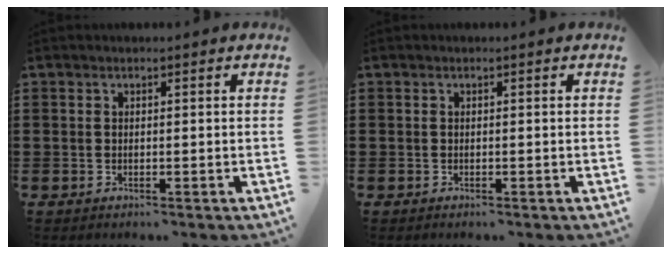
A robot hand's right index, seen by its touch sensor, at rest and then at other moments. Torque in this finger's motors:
{"motor_torque": [1.08, 1.06, -0.06, -0.02]}